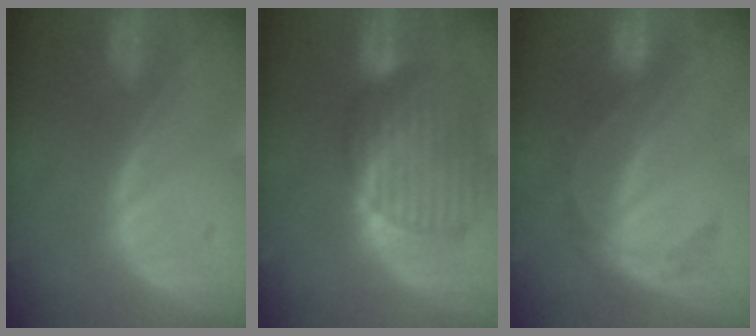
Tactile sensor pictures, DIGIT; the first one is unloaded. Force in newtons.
{"total": 10.5, "press": 8.9, "slide": 5.5}
{"total": 5.7, "press": 4.9, "slide": 2.9}